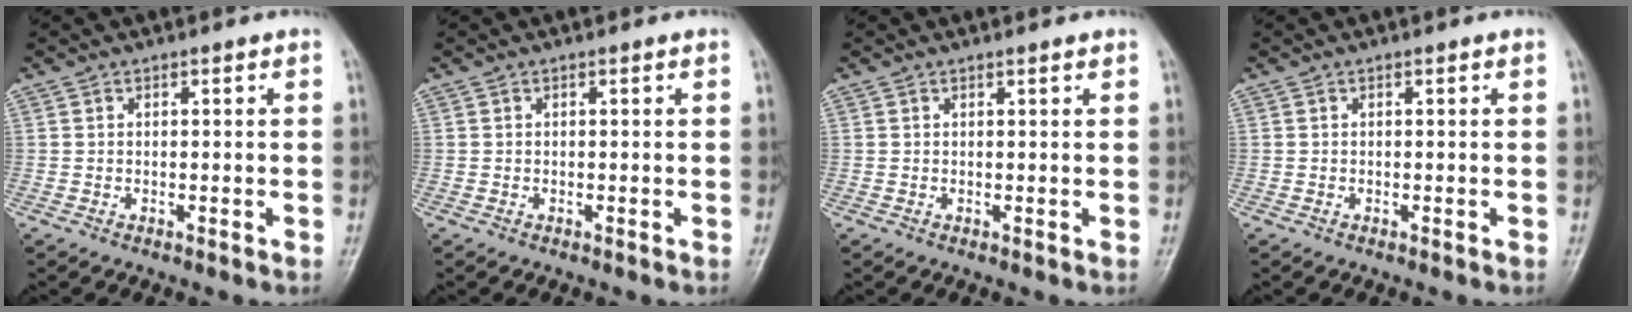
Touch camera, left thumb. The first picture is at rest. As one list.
[{"total": 0.0}, {"total": 0.6, "force": [0.5, 0.1, 0.4], "torque": [-0.007, -0.002, 0.007]}, {"total": 0.0}]